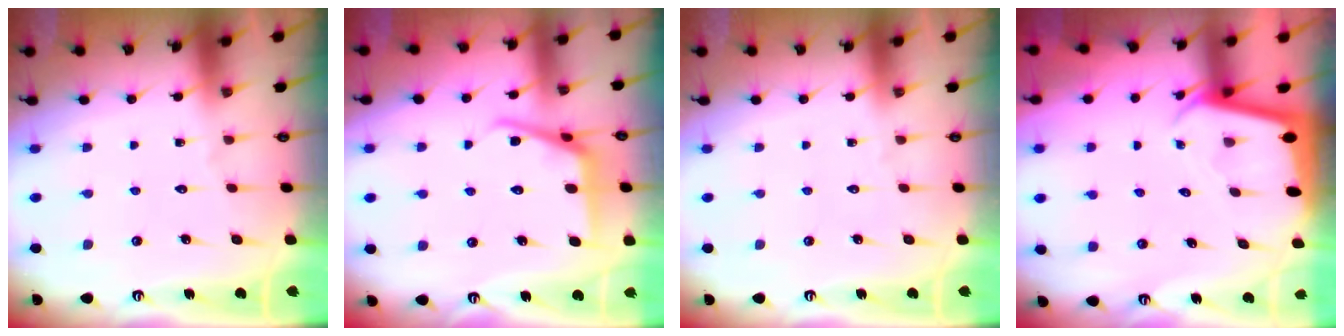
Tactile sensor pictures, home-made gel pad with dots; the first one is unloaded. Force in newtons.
{"total": 9.8, "press": 9.8, "slide": 0.3}
{"total": 0.0}
{"total": 2.2, "press": 2.2, "slide": 0.1}